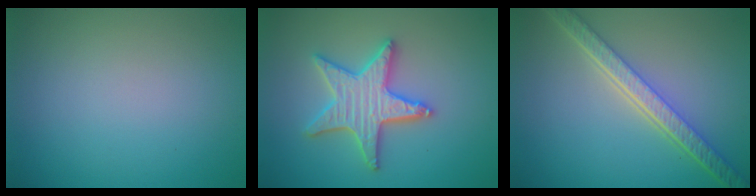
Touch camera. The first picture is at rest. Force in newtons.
{"total": 5.2, "press": 5.2, "slide": 0.9}
{"total": 5.7, "press": 4.3, "slide": 3.7}